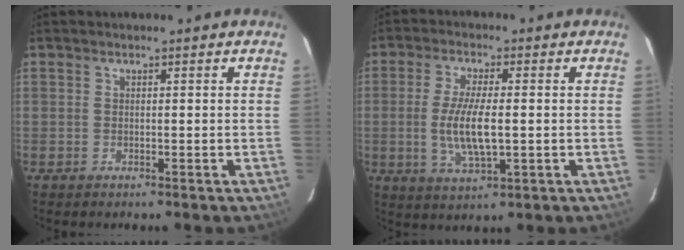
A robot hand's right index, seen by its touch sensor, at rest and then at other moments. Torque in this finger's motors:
{"motor_torque": [0.35, -0.13, 0.38, 0.11]}